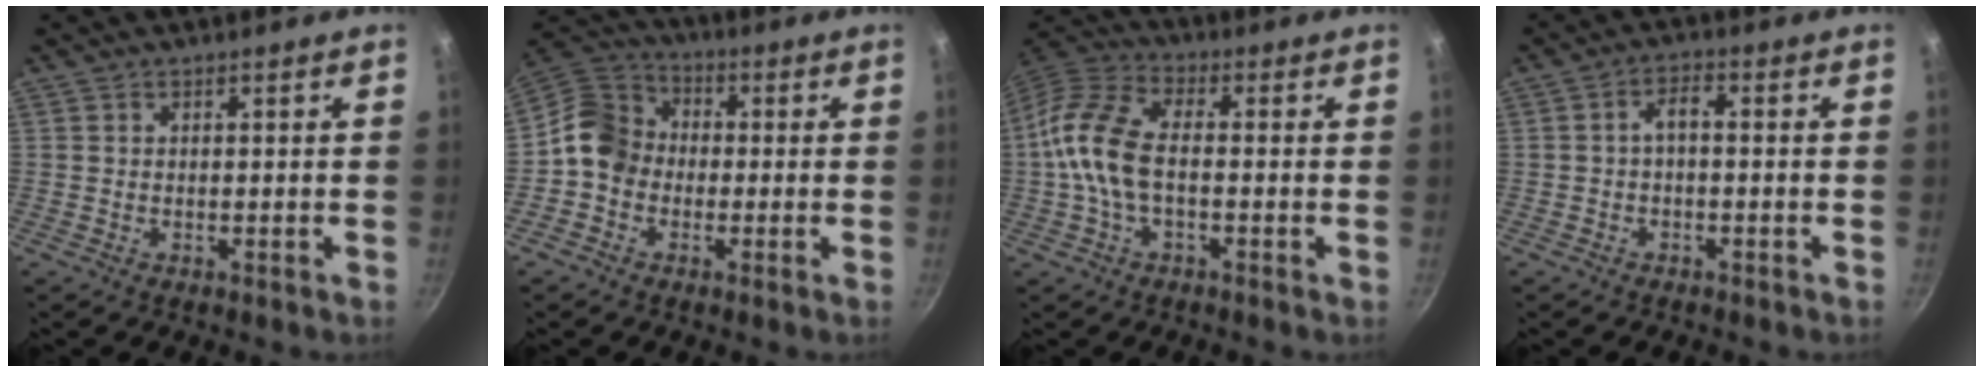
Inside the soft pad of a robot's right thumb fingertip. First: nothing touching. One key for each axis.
{"total": 9.1, "fx": -1.4, "fy": 7.8, "fz": 4.4, "tx": -0.053, "ty": 0.032, "tz": -0.053}
{"total": 11.5, "fx": -1.2, "fy": 6.1, "fz": 9.8, "tx": -0.196, "ty": 0.032, "tz": -0.043}
{"total": 2.9, "fx": -0.7, "fy": 1.4, "fz": 2.5, "tx": -0.048, "ty": 0.021, "tz": -0.015}